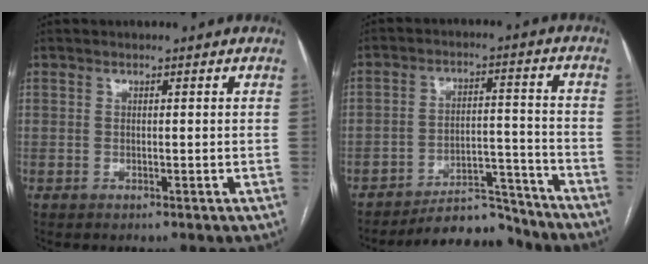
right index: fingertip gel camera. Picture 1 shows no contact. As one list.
[{"total": 9.1, "force": [-8.7, 2.4, 0.9], "torque": [0.001, 0.042, -0.138]}]